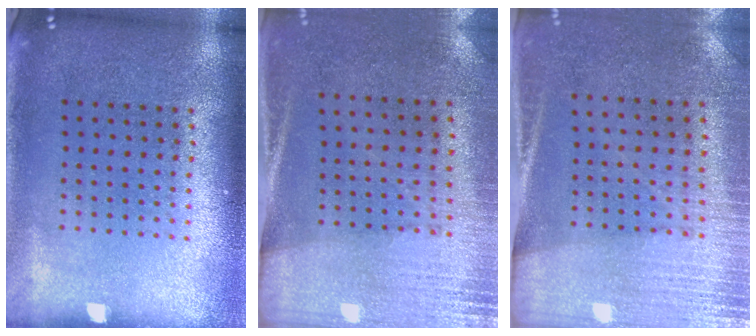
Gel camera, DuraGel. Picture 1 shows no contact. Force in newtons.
{"total": 2.7, "press": 2.4, "slide": 1.4}
{"total": 2.7, "press": 2.4, "slide": 1.2}